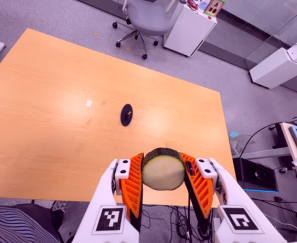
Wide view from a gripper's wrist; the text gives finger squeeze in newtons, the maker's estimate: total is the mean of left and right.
{"total": 12.3, "left": 10.9, "right": 13.8}